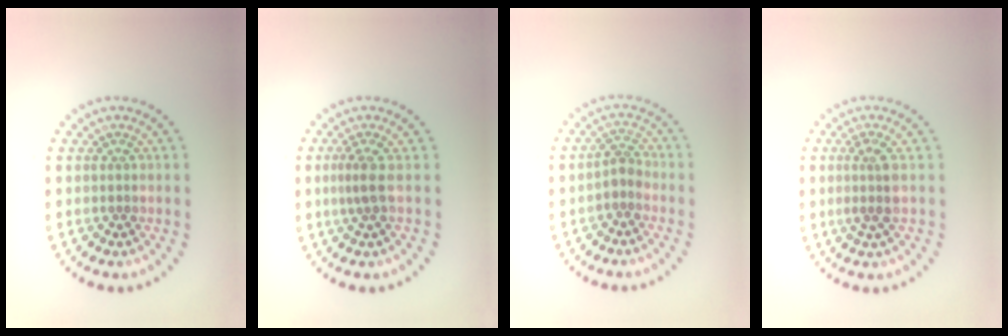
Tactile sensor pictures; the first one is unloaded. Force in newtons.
{"total": 1.7, "press": 1.2, "slide": 1.1}
{"total": 1.7, "press": 1.4, "slide": 1.1}
{"total": 2.0, "press": 1.6, "slide": 1.2}